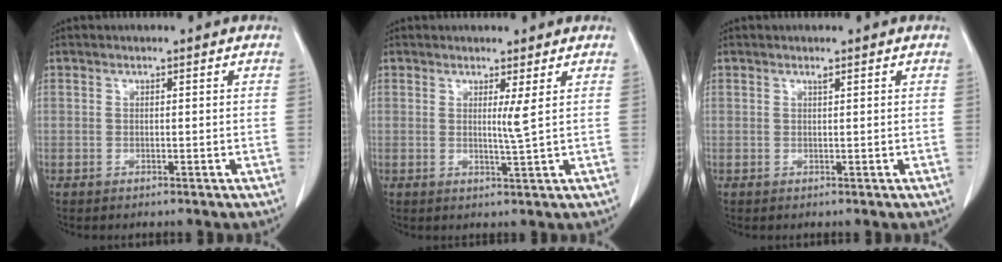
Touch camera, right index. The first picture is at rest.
{"total": 2.0, "force": [0.7, -0.6, 1.7], "torque": [-0.035, -0.011, 0.015]}
{"total": 0.5, "force": [0.3, 0.0, 0.4], "torque": [-0.010, -0.001, 0.008]}